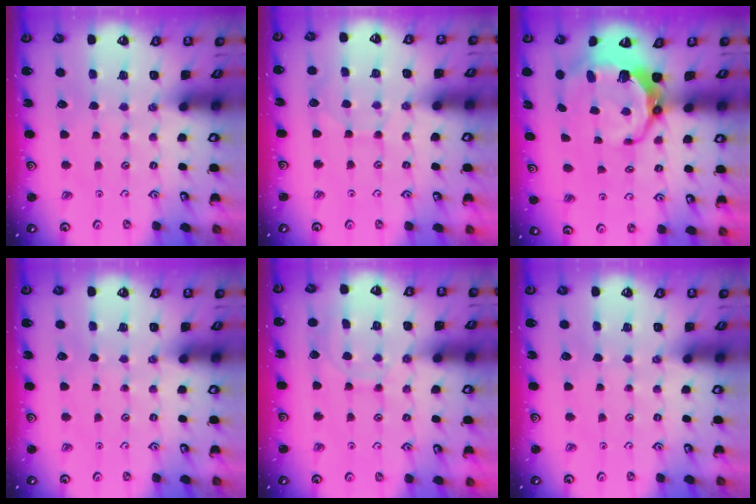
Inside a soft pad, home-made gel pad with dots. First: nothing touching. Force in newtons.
{"total": 4.8, "press": 4.8, "slide": 0.6}
{"total": 10.7, "press": 9.4, "slide": 5.1}
{"total": 0.0}
{"total": 8.2, "press": 8.2, "slide": 0.7}
{"total": 0.0}